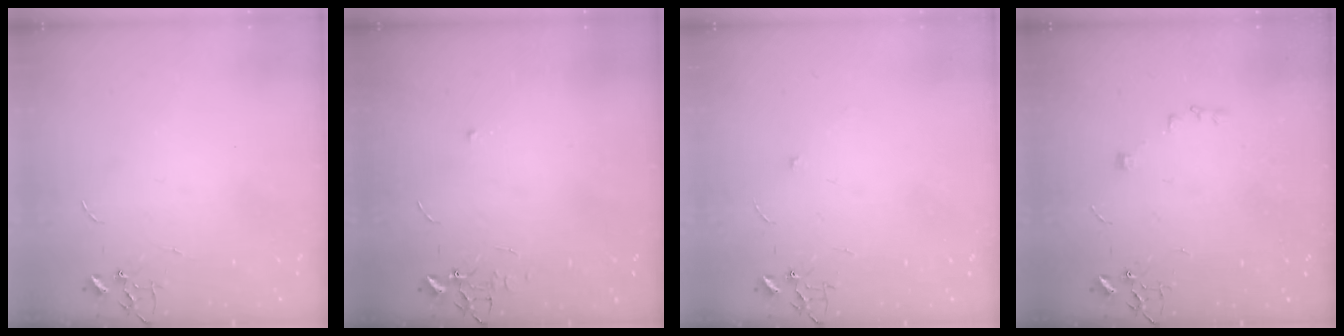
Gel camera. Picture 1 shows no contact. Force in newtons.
{"total": 4.7, "press": 4.6, "slide": 0.7}
{"total": 3.5, "press": 3.5, "slide": 0.6}
{"total": 6.1, "press": 6.0, "slide": 0.9}